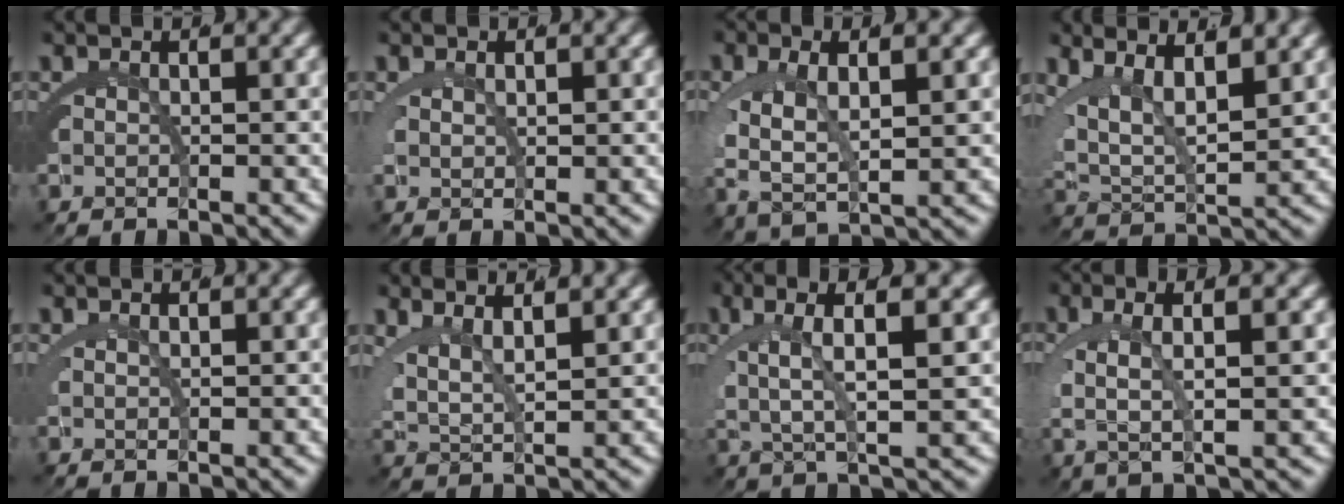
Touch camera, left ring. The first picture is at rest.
{"total": 0.9, "force": [0.6, -0.3, 0.6], "torque": [-0.016, -0.011, 0.020]}
{"total": 5.8, "force": [0.1, 3.3, 4.7], "torque": [-0.112, -0.019, 0.016]}
{"total": 8.5, "force": [2.0, 5.8, 5.8], "torque": [-0.117, -0.013, 0.030]}
{"total": 0.7, "force": [0.4, -0.5, 0.4], "torque": [-0.009, -0.007, 0.012]}
{"total": 5.0, "force": [2.4, 2.6, 3.6], "torque": [-0.067, -0.005, 0.045]}
{"total": 5.4, "force": [1.8, 1.1, 5.0], "torque": [-0.088, 0.008, 0.034]}
{"total": 5.0, "force": [1.1, 1.3, 4.7], "torque": [-0.087, 0.003, 0.025]}